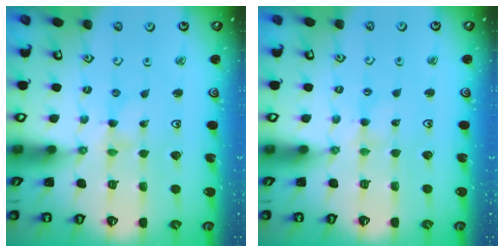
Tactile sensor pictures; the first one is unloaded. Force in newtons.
{"total": 1.9, "press": 1.9, "slide": 0.3}